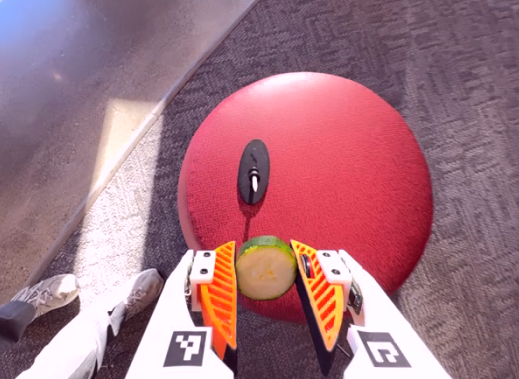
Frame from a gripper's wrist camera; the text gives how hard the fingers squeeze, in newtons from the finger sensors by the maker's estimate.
{"total": 9.8, "left": 9.9, "right": 9.6}